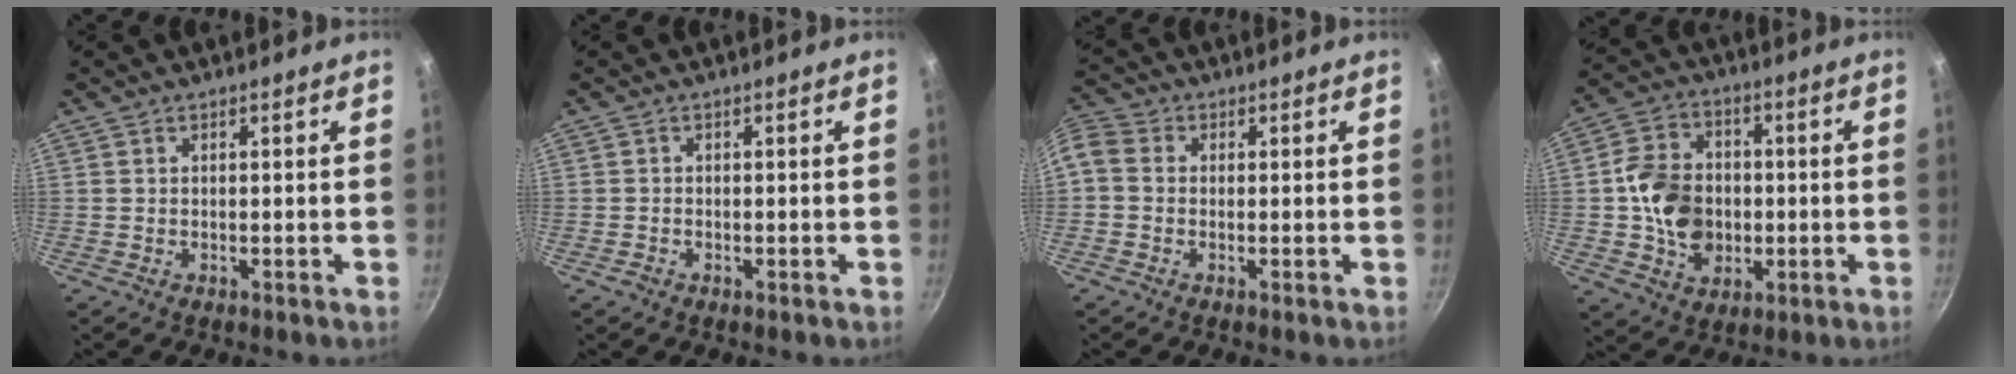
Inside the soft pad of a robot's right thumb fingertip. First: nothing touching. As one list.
[{"total": 1.1, "force": [-0.6, 0.8, 0.3], "torque": [-0.006, 0.004, -0.011]}, {"total": 7.4, "force": [-0.5, 6.2, 3.9], "torque": [-0.099, 0.025, -0.026]}, {"total": 13.1, "force": [-0.8, 10.5, 7.9], "torque": [-0.114, 0.020, -0.015]}]